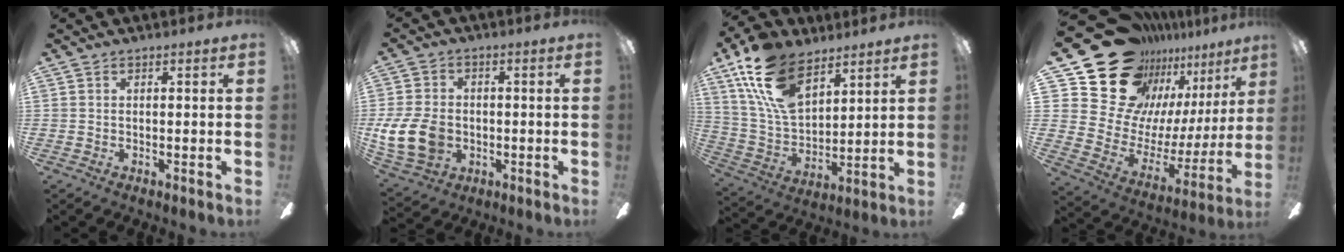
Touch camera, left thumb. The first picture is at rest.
{"total": 13.3, "force": [-2.4, 10.0, 8.4], "torque": [-0.190, 0.017, -0.041]}
{"total": 19.3, "force": [11.4, 10.4, 11.7], "torque": [-0.253, -0.044, 0.209]}
{"total": 25.4, "force": [18.0, 14.7, 10.1], "torque": [-0.192, -0.134, 0.352]}